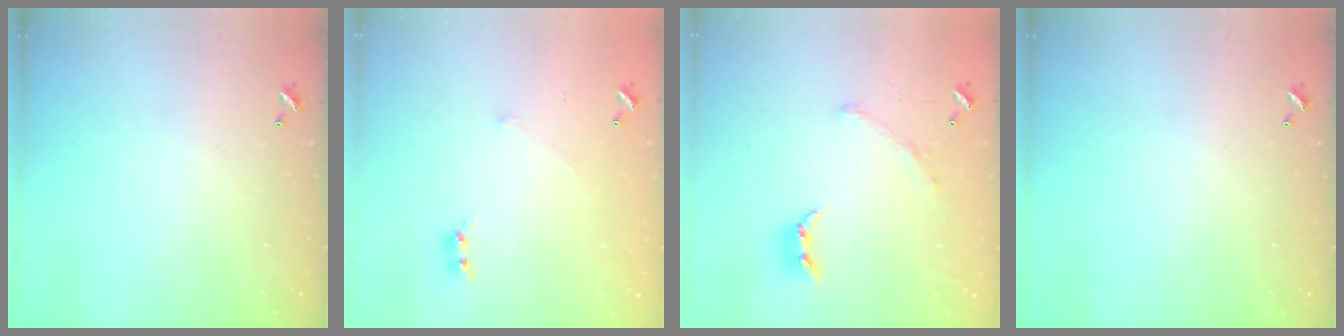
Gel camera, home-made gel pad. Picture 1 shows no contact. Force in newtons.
{"total": 6.3, "press": 6.3, "slide": 0.4}
{"total": 1.5, "press": 1.0, "slide": 1.2}
{"total": 0.0}